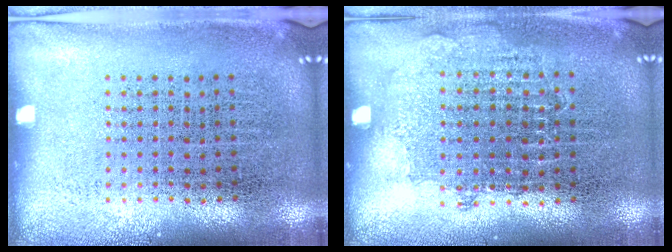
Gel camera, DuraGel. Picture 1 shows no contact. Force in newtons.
{"total": 0.8, "press": 0.7, "slide": 0.2}